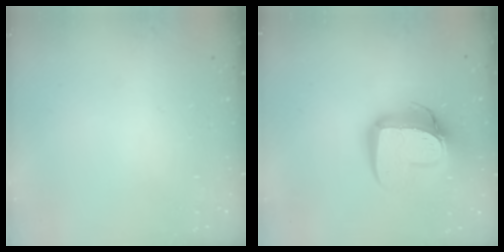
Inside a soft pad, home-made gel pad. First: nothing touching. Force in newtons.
{"total": 14.9, "press": 14.9, "slide": 1.4}